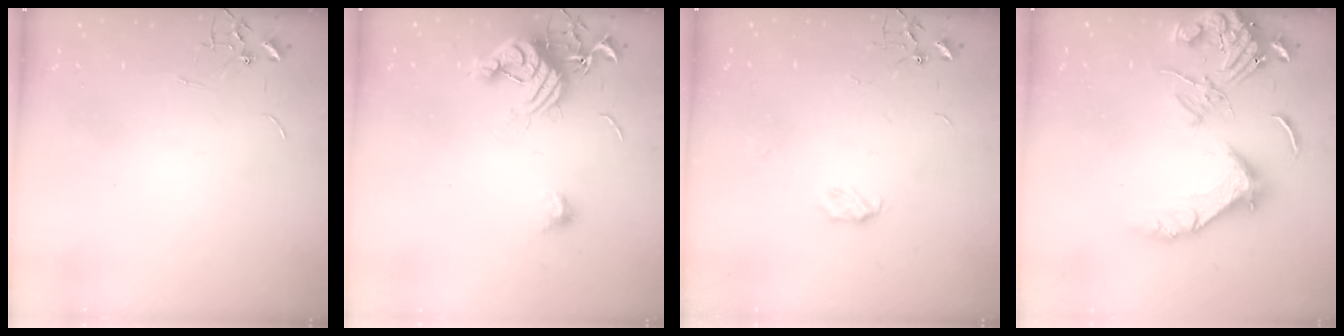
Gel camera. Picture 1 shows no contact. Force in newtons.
{"total": 13.9, "press": 13.8, "slide": 1.0}
{"total": 4.7, "press": 4.6, "slide": 0.7}
{"total": 16.7, "press": 16.5, "slide": 2.9}